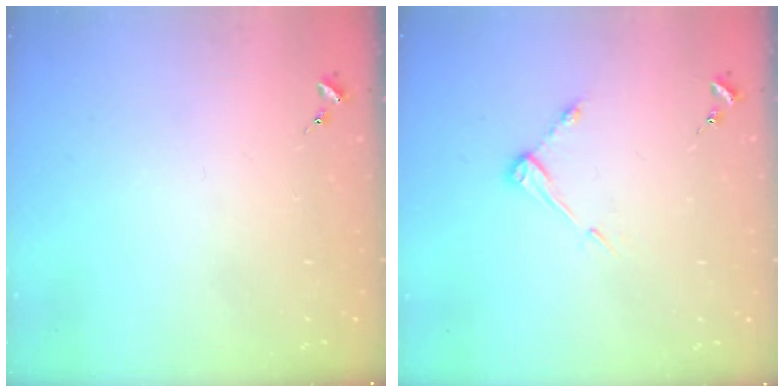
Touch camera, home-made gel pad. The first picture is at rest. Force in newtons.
{"total": 5.2, "press": 5.1, "slide": 0.3}